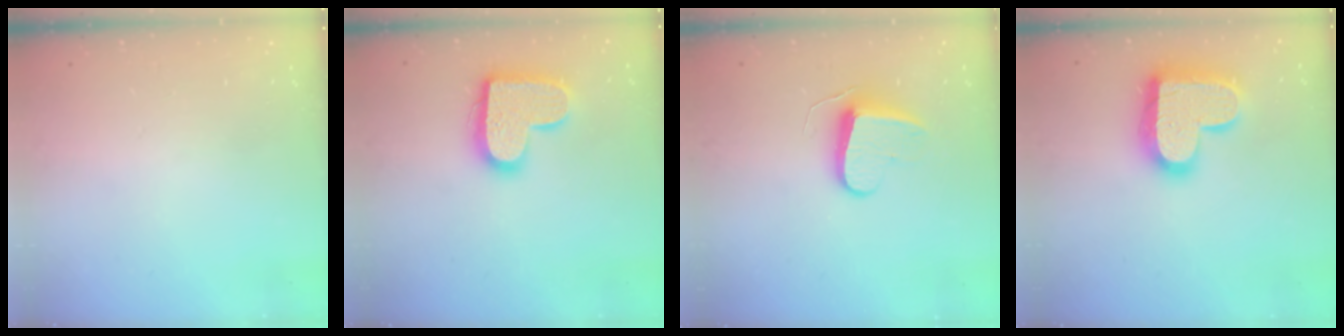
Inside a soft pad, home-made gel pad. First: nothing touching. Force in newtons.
{"total": 15.6, "press": 15.6, "slide": 0.8}
{"total": 8.8, "press": 8.8, "slide": 0.2}
{"total": 19.2, "press": 19.2, "slide": 1.3}